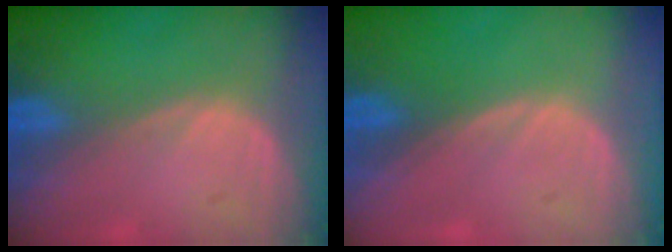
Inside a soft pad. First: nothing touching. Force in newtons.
{"total": 0.0}